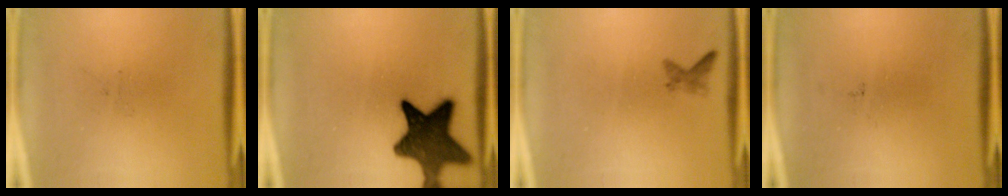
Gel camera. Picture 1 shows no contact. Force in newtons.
{"total": 13.6}
{"total": 1.1}
{"total": 0.0}